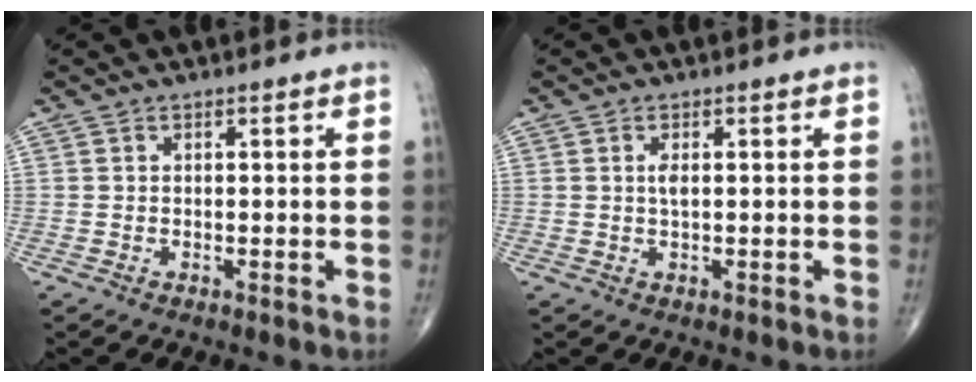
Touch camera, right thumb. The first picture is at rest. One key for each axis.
{"total": 1.8, "fx": 0.4, "fy": 0.7, "fz": 1.6, "tx": -0.033, "ty": -0.002, "tz": 0.008}